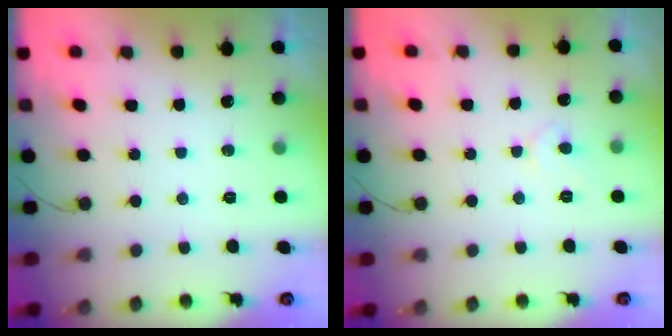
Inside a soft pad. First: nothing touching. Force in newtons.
{"total": 4.1, "press": 4.1, "slide": 0.6}